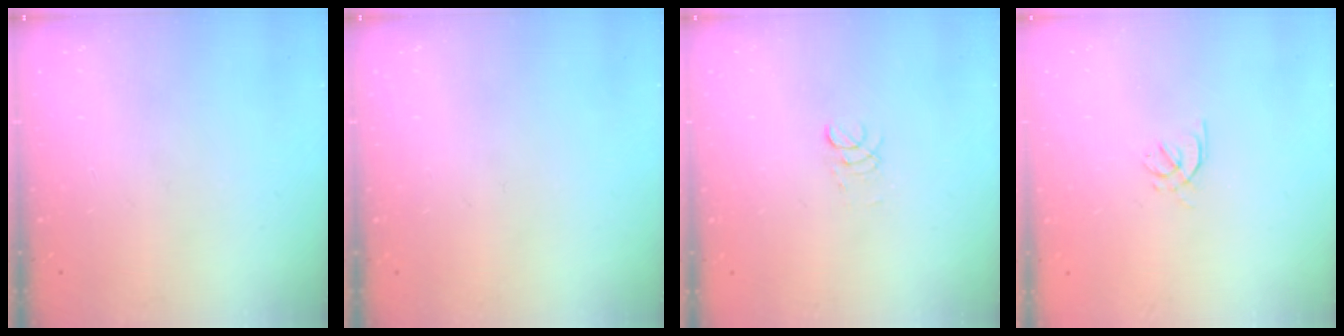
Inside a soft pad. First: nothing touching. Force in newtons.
{"total": 0.0}
{"total": 2.9, "press": 2.8, "slide": 0.3}
{"total": 2.2, "press": 2.1, "slide": 0.7}